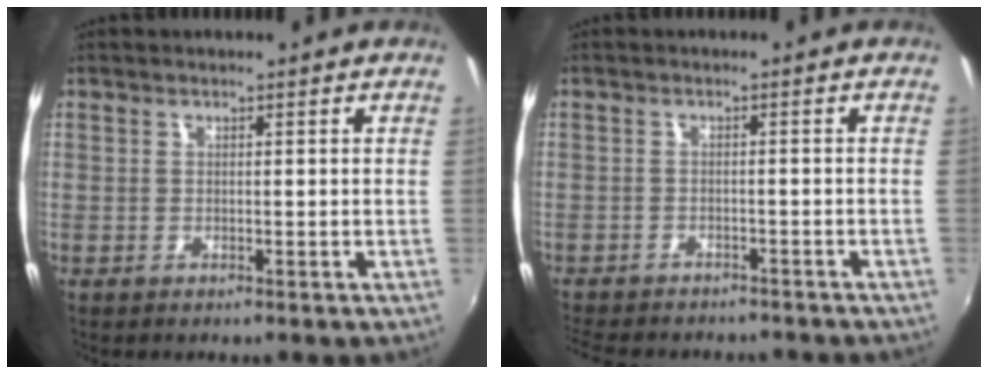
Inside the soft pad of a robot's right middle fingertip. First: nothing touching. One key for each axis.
{"total": 11.1, "fx": -9.7, "fy": 3.3, "fz": 4.2, "tx": -0.102, "ty": -0.020, "tz": -0.142}